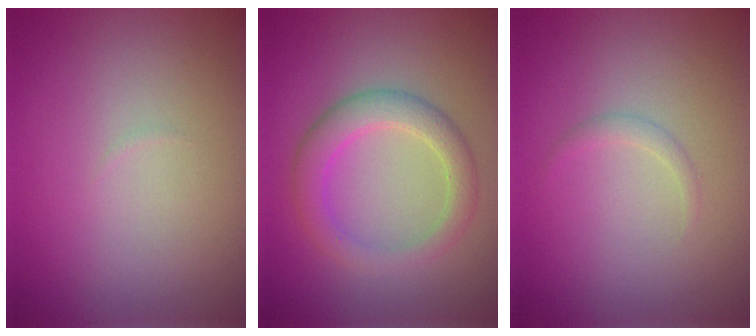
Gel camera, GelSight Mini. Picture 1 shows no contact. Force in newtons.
{"total": 3.5, "press": 3.5, "slide": 0.2}
{"total": 0.7, "press": 0.7, "slide": 0.0}